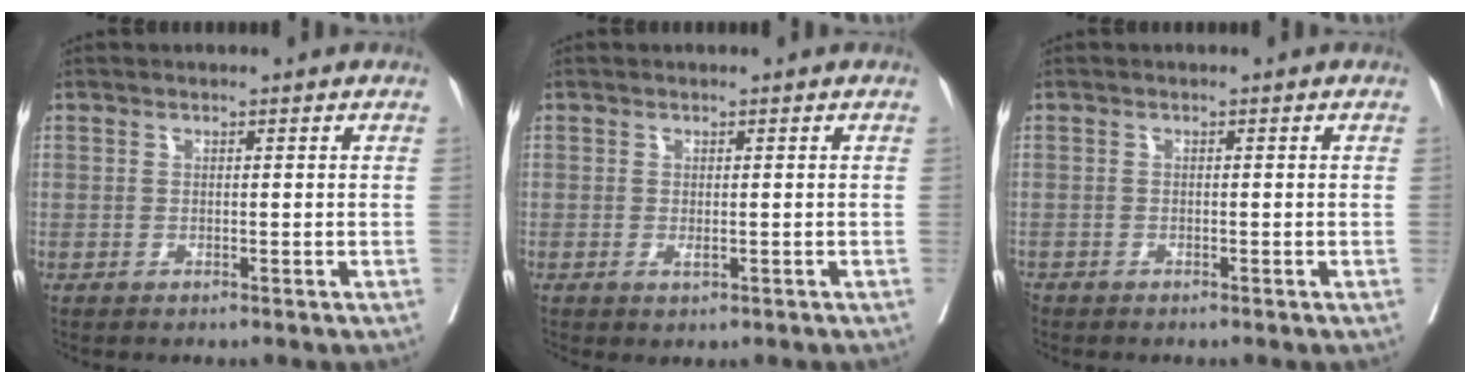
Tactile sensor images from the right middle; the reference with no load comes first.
{"total": 1.0, "force": [-0.3, 0.4, 0.9], "torque": [-0.014, -0.003, -0.003]}
{"total": 1.3, "force": [-1.1, 0.6, 0.3], "torque": [-0.013, -0.004, -0.023]}